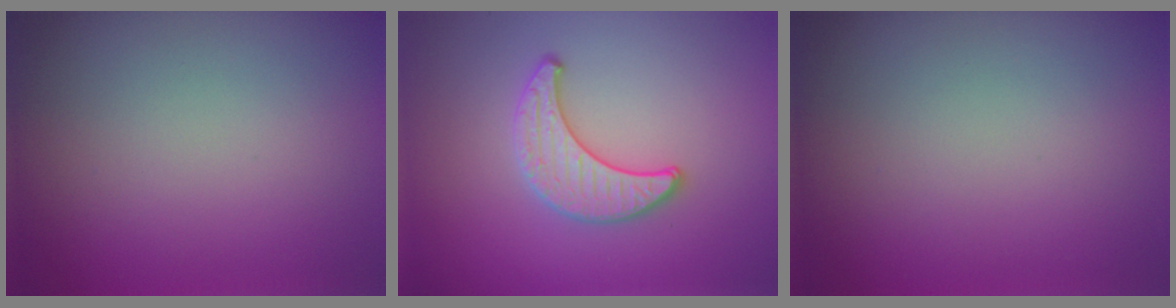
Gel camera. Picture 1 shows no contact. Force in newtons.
{"total": 2.4, "press": 2.4, "slide": 0.1}
{"total": 0.0}